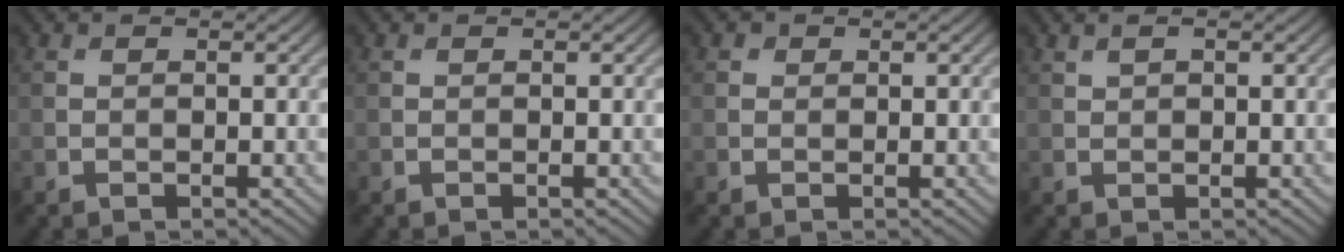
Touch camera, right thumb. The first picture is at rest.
{"total": 0.0}
{"total": 0.6, "force": [0.3, 0.5, 0.1], "torque": [0.002, -0.003, 0.003]}
{"total": 1.2, "force": [0.7, 0.5, 0.8], "torque": [-0.022, 0.003, 0.017]}